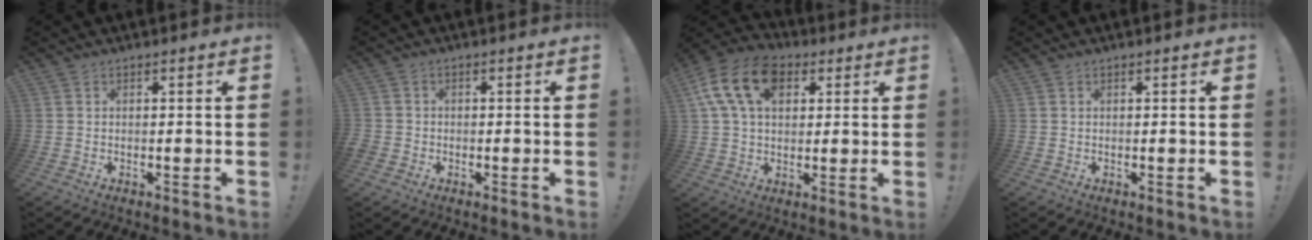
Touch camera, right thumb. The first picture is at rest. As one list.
[{"total": 2.1, "force": [-0.9, 1.8, 0.7], "torque": [-0.010, 0.005, -0.016]}, {"total": 16.1, "force": [5.8, 10.8, 10.5], "torque": [-0.188, -0.008, 0.109]}, {"total": 0.0}]